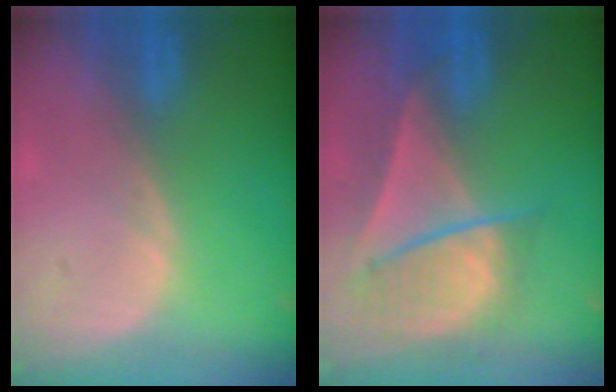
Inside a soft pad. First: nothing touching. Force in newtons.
{"total": 8.6, "press": 7.7, "slide": 3.7}